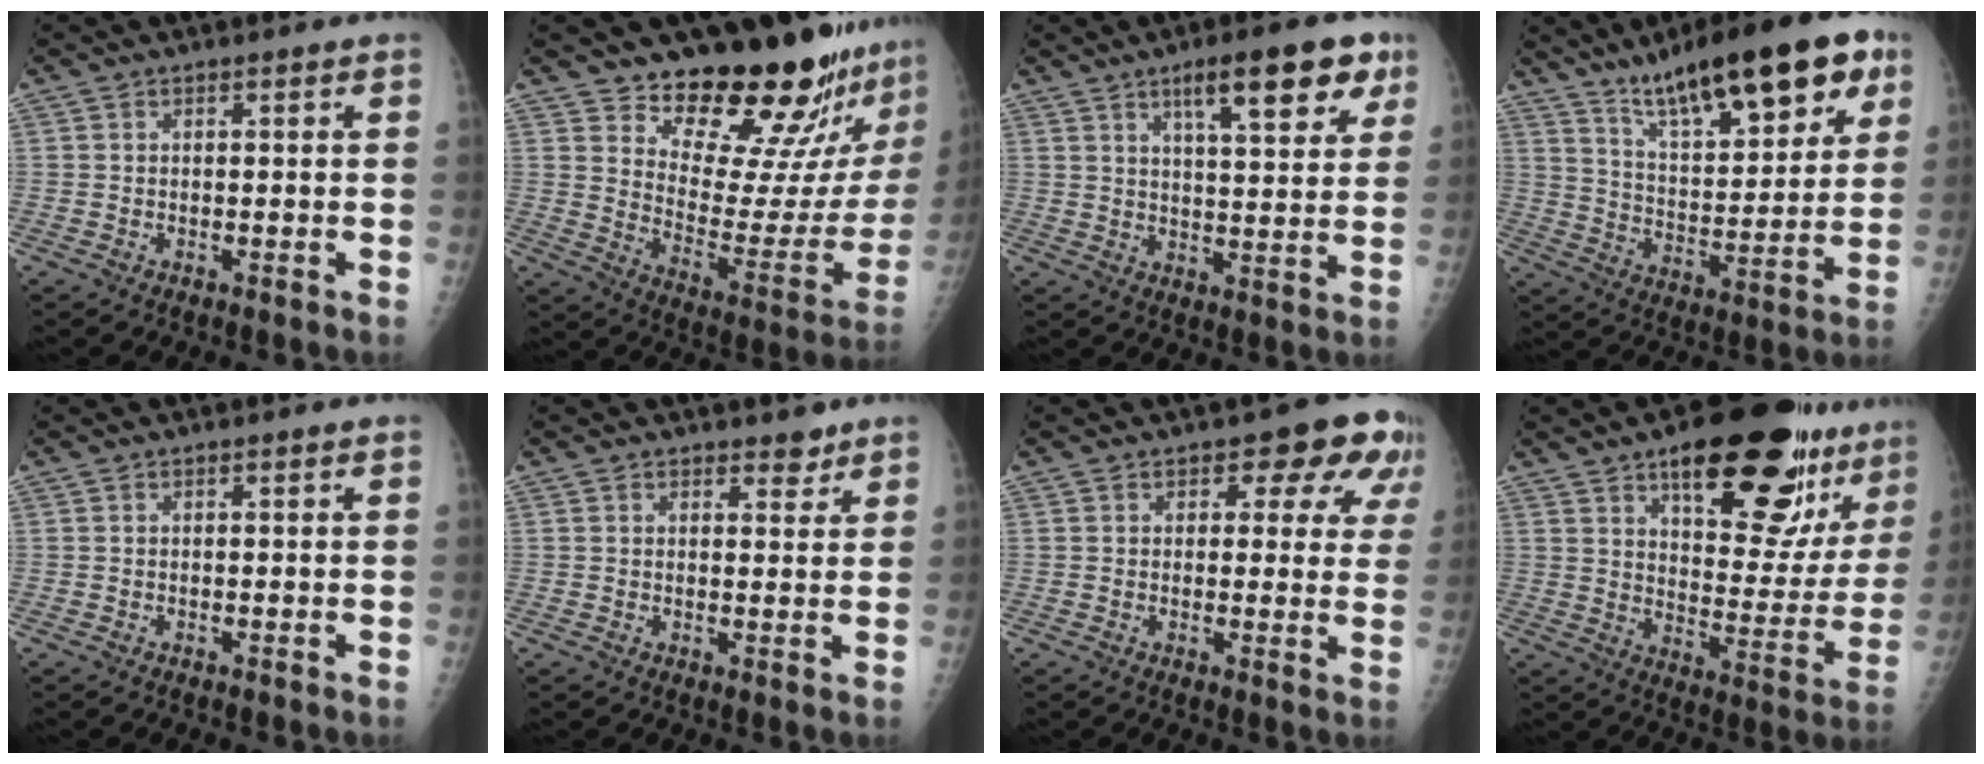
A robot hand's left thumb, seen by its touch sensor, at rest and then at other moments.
{"total": 22.7, "force": [20.0, 5.5, 9.1], "torque": [-0.087, -0.184, 0.269]}
{"total": 13.4, "force": [7.3, 3.9, 10.5], "torque": [-0.122, -0.022, 0.103]}
{"total": 22.7, "force": [13.8, 7.0, 16.6], "torque": [-0.221, -0.043, 0.223]}
{"total": 0.0}
{"total": 2.6, "force": [2.1, 1.3, 1.0], "torque": [0.004, -0.013, 0.027]}
{"total": 9.9, "force": [5.1, 5.3, 6.6], "torque": [-0.020, -0.014, 0.050]}
{"total": 25.6, "force": [16.2, 9.7, 17.4], "torque": [-0.189, -0.064, 0.228]}